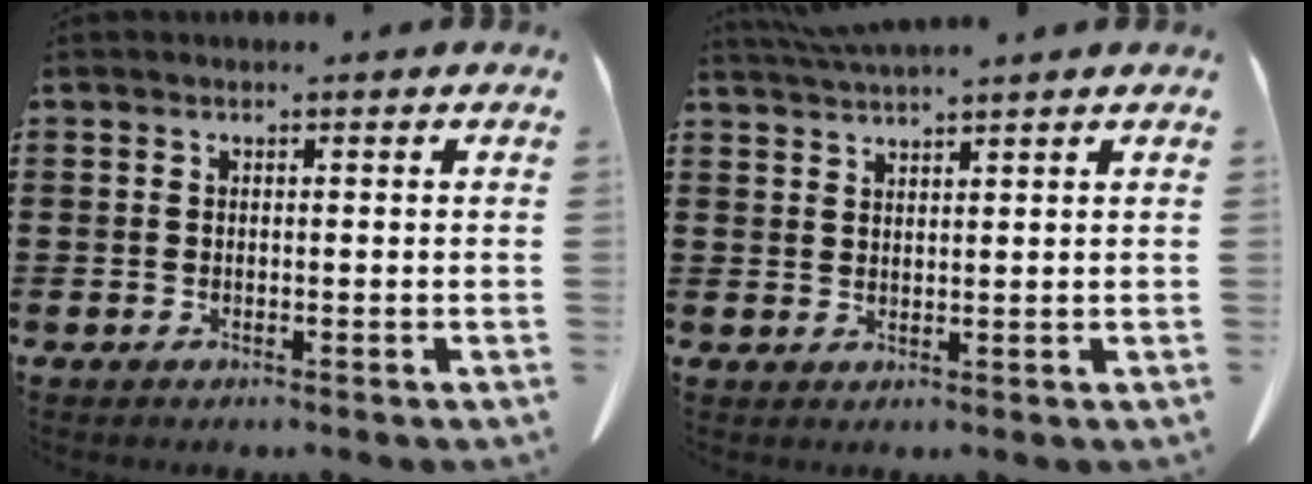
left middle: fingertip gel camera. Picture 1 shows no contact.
{"total": 2.7, "force": [2.6, -0.3, 0.5], "torque": [-0.019, -0.004, 0.050]}